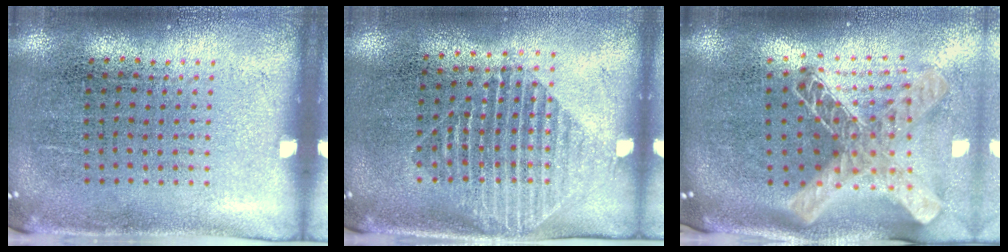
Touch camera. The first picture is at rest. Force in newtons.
{"total": 1.5, "press": 1.3, "slide": 0.8}
{"total": 2.7, "press": 1.9, "slide": 1.9}